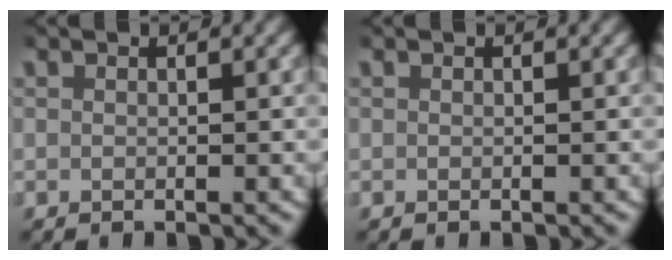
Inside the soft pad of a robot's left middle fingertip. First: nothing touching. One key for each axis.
{"total": 0.0}